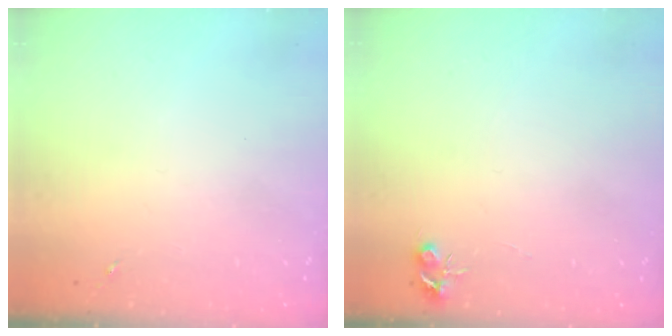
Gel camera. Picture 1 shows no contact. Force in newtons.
{"total": 5.3, "press": 5.3, "slide": 0.7}